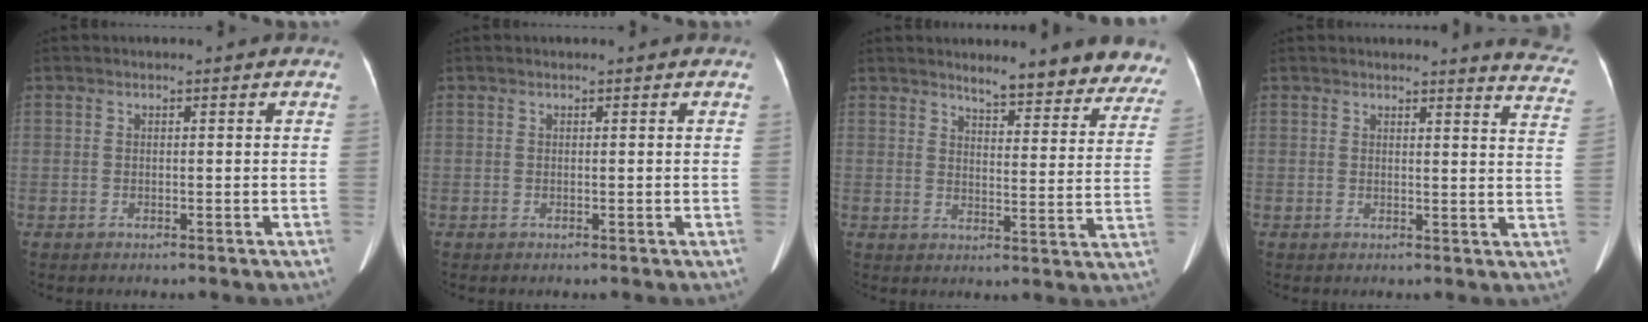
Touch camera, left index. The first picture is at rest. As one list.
[{"total": 0.0}, {"total": 13.4, "force": [12.3, 2.5, 4.7], "torque": [-0.024, -0.031, 0.133]}, {"total": 8.0, "force": [7.9, -0.2, 1.3], "torque": [0.002, -0.074, 0.055]}]